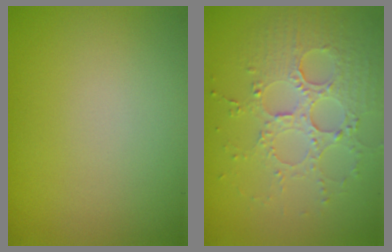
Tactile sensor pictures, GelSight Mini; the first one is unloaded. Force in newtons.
{"total": 3.9, "press": 3.7, "slide": 1.3}